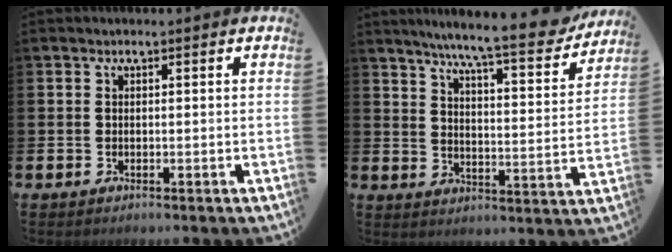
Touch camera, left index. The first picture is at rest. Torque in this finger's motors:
{"motor_torque": [1.03, -1.11, 0.30, 0.21]}